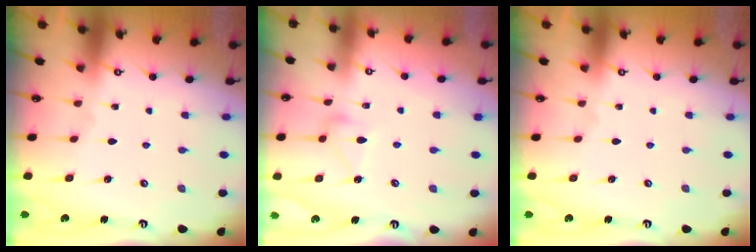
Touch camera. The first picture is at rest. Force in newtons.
{"total": 10.1, "press": 10.0, "slide": 0.4}
{"total": 0.0}